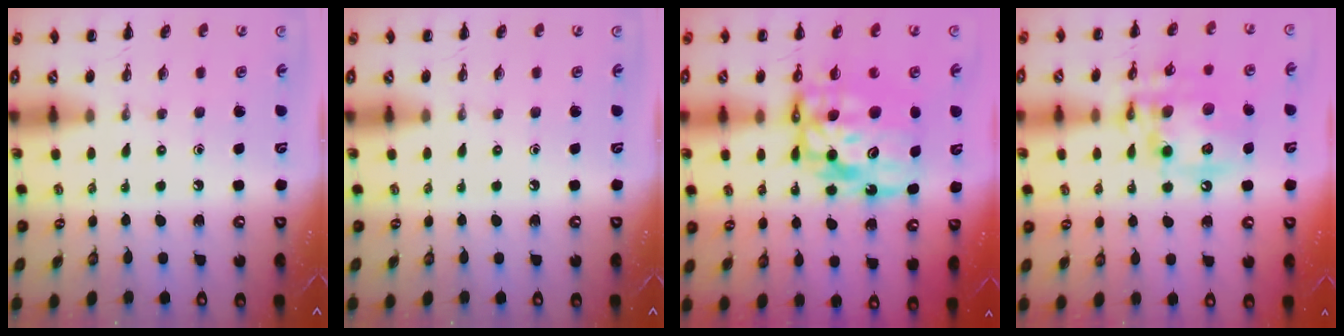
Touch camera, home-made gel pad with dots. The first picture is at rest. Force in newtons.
{"total": 0.0}
{"total": 14.0, "press": 13.5, "slide": 3.8}
{"total": 14.9, "press": 14.6, "slide": 3.2}